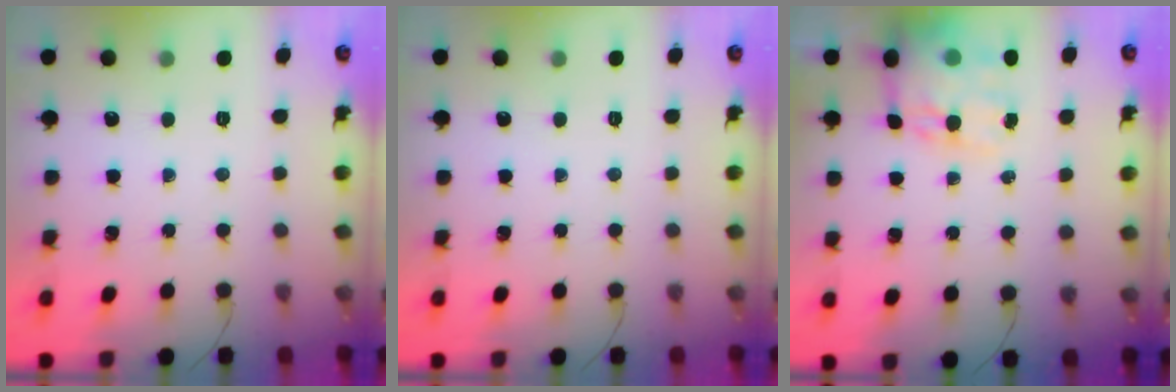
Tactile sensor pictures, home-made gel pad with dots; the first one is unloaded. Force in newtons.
{"total": 0.0}
{"total": 14.4, "press": 13.9, "slide": 3.8}